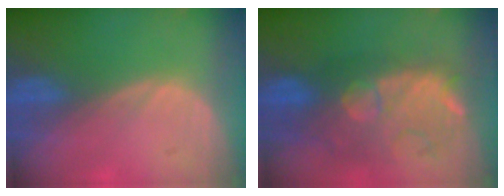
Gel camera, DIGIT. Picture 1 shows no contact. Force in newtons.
{"total": 10.2, "press": 9.7, "slide": 3.4}